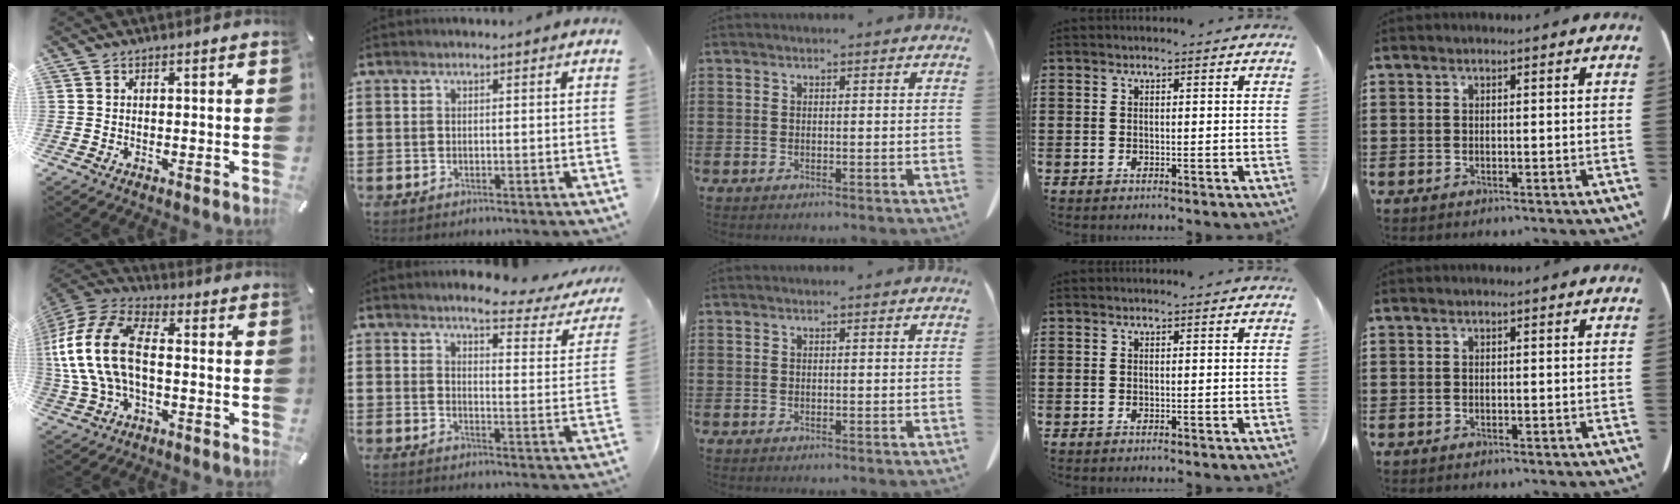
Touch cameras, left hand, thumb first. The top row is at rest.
{"thumb": {"total": 17.5, "force": [-1.1, 10.6, 14.0], "torque": [-0.300, 0.008, -0.020]}, "index": {"total": 4.1, "force": [3.6, 0.2, 2.0], "torque": [-0.041, -0.026, 0.054]}}